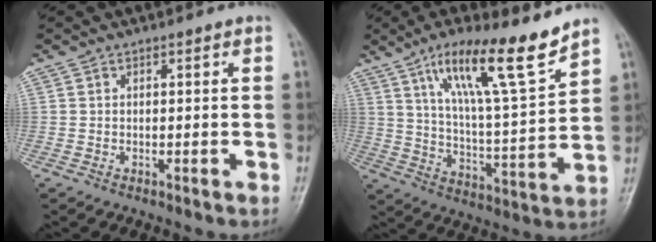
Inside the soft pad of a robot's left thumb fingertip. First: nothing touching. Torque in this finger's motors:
{"motor_torque": [0.62, 0.48, 1.65, -1.12, 0.45]}